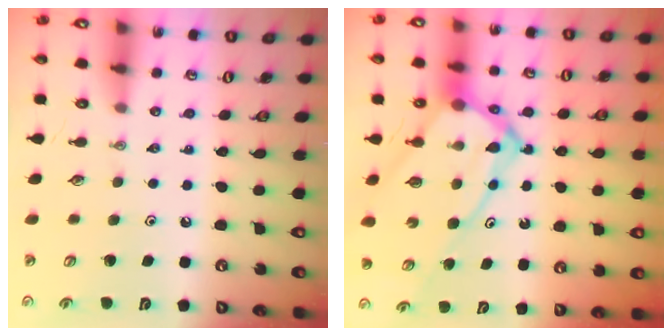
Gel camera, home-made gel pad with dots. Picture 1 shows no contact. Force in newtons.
{"total": 16.6, "press": 16.5, "slide": 1.4}